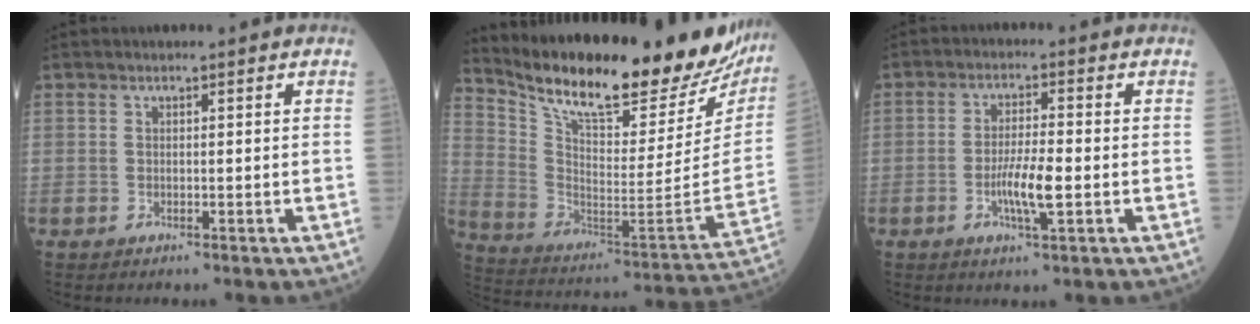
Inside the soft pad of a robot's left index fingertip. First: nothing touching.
{"total": 30.1, "force": [25.7, 6.4, 14.3], "torque": [-0.251, -0.070, 0.365]}
{"total": 5.5, "force": [-1.4, 0.5, 5.3], "torque": [-0.105, -0.007, -0.026]}